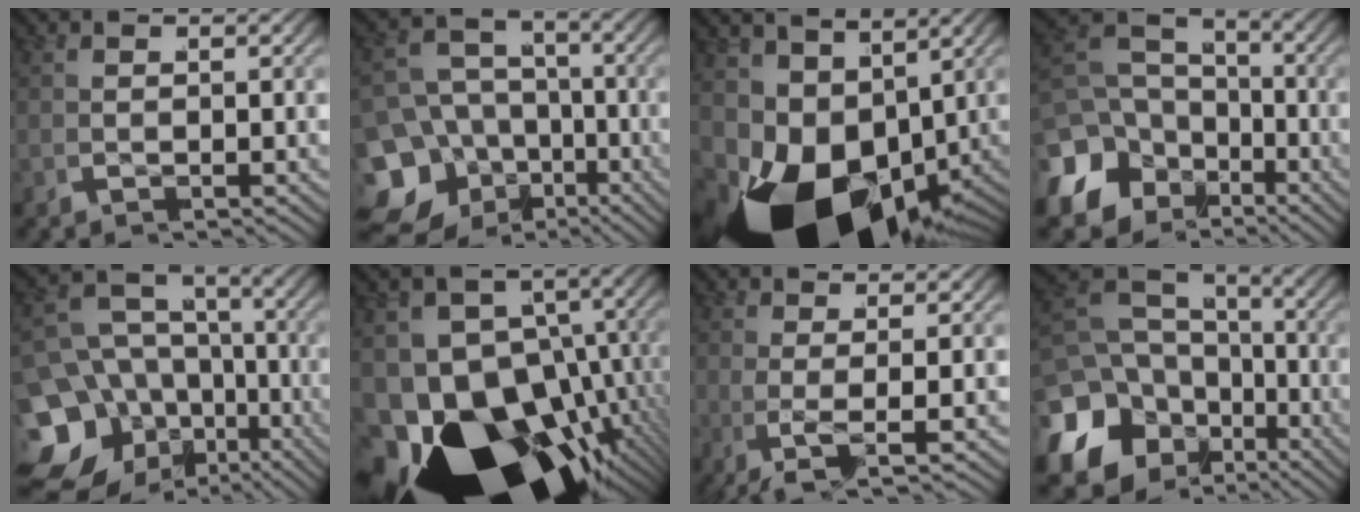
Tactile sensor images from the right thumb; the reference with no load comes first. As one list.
[{"total": 13.4, "force": [-4.1, 11.0, 6.5], "torque": [-0.139, -0.057, -0.062]}, {"total": 21.6, "force": [-5.5, 14.1, 15.4], "torque": [-0.320, -0.083, -0.055]}, {"total": 11.9, "force": [-3.3, 9.7, 6.1], "torque": [-0.140, -0.040, -0.045]}, {"total": 15.4, "force": [-4.7, 12.4, 8.0], "torque": [-0.169, -0.061, -0.067]}, {"total": 28.7, "force": [-8.1, 19.3, 19.6], "torque": [-0.364, -0.107, -0.098]}, {"total": 2.9, "force": [-0.3, 0.3, 2.9], "torque": [-0.071, -0.010, -0.003]}, {"total": 13.8, "force": [-3.9, 11.0, 7.5], "torque": [-0.172, -0.052, -0.047]}]